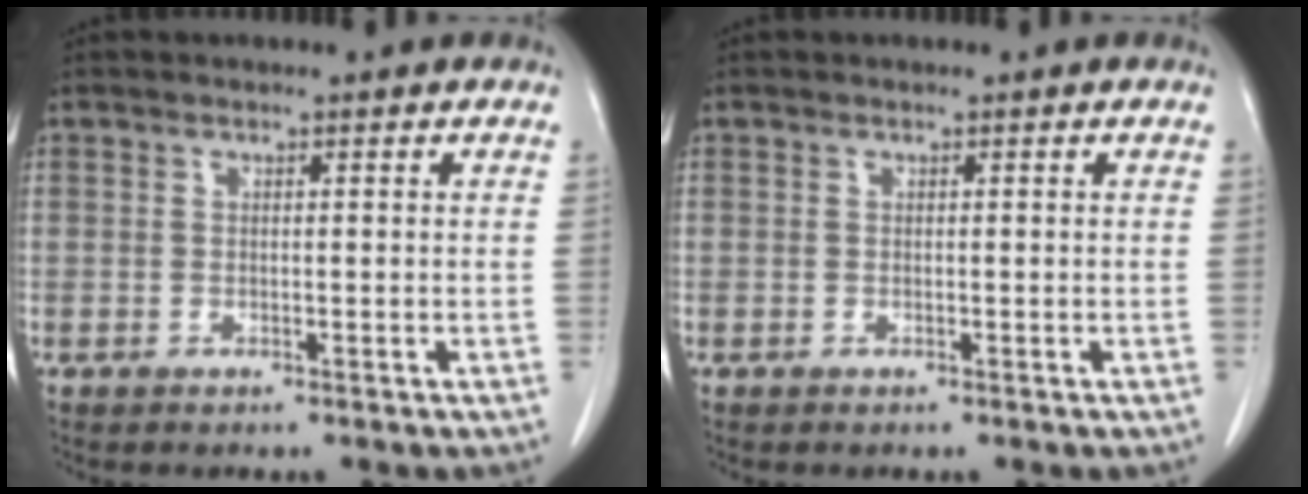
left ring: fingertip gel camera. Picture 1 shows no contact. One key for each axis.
{"total": 0.0}